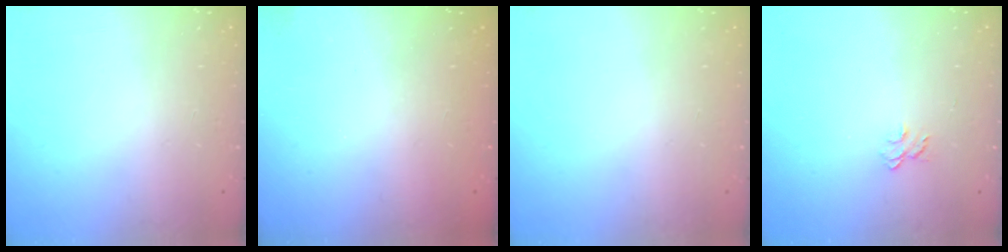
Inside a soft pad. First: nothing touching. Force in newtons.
{"total": 2.6, "press": 2.4, "slide": 0.8}
{"total": 0.0}
{"total": 6.5, "press": 6.5, "slide": 0.2}